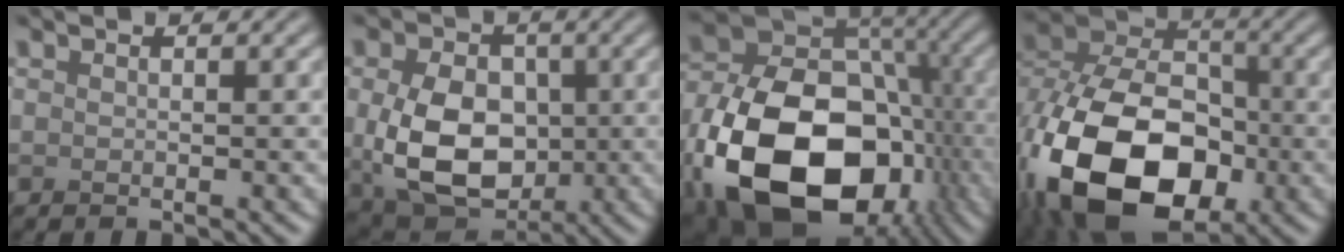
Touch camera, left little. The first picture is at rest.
{"total": 9.4, "force": [-0.4, 6.8, 6.5], "torque": [-0.135, -0.019, -0.002]}
{"total": 19.2, "force": [-6.6, 12.7, 12.9], "torque": [-0.241, -0.038, -0.109]}
{"total": 17.1, "force": [-6.3, 10.9, 11.5], "torque": [-0.211, -0.021, -0.121]}